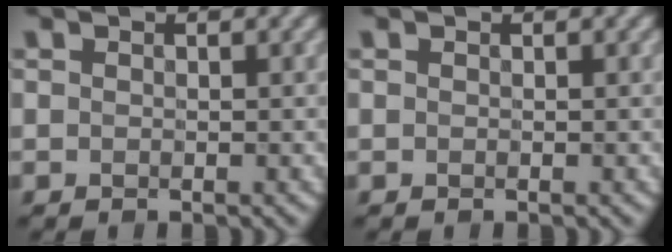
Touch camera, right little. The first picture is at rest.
{"total": 0.0}